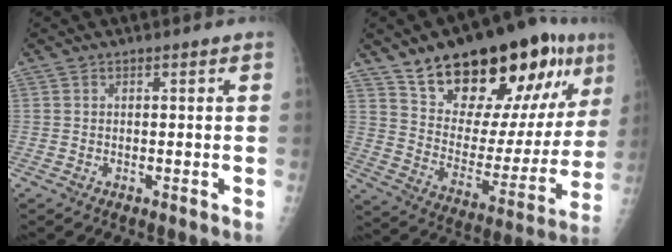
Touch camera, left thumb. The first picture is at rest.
{"total": 28.3, "force": [16.5, 11.7, 19.8], "torque": [-0.259, -0.046, 0.261]}